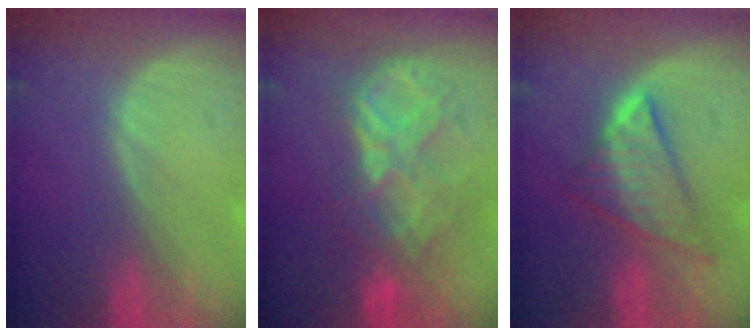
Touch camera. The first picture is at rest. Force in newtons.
{"total": 8.7, "press": 7.6, "slide": 4.1}
{"total": 7.5, "press": 7.5, "slide": 0.4}